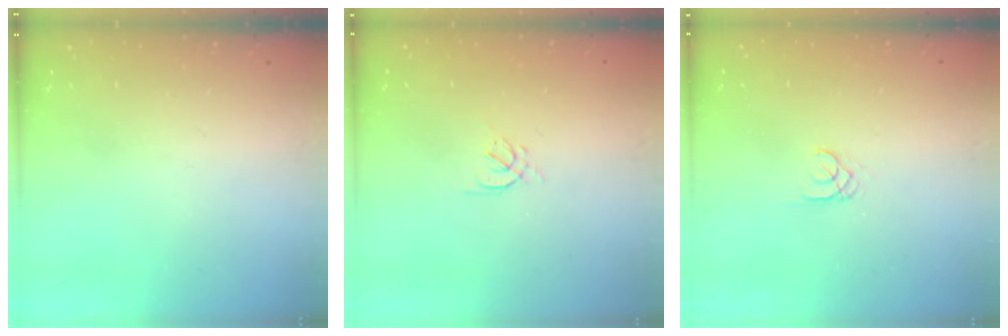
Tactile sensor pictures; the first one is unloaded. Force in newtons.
{"total": 1.5, "press": 1.4, "slide": 0.6}
{"total": 1.8, "press": 1.7, "slide": 0.2}